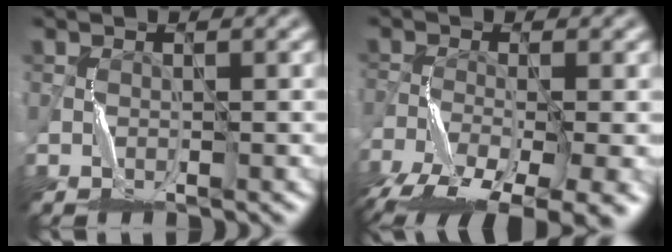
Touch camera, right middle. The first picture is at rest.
{"total": 10.3, "force": [-7.4, 3.3, 6.3], "torque": [-0.122, -0.034, -0.115]}